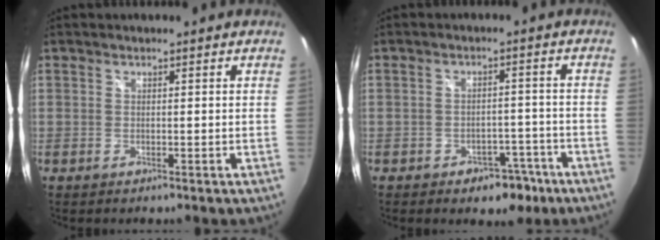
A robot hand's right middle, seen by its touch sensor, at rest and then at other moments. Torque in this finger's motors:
{"motor_torque": [0.89, -0.77, 0.41, 0.11]}